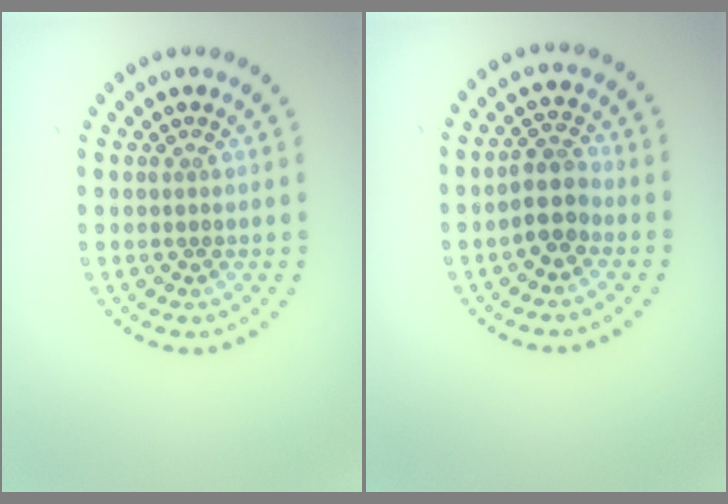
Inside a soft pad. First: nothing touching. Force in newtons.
{"total": 2.8, "press": 2.5, "slide": 1.2}